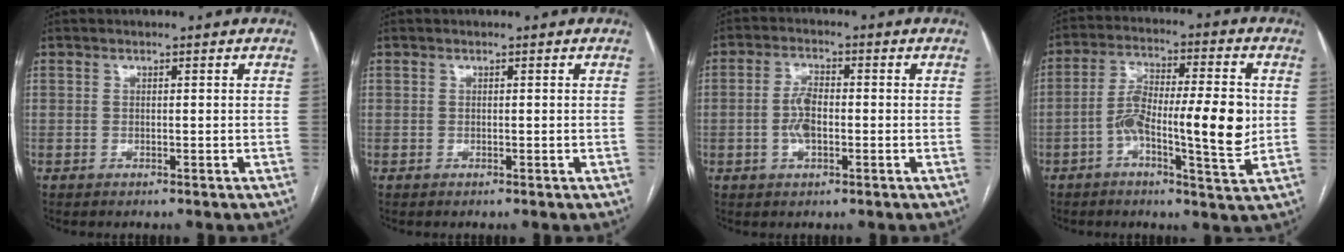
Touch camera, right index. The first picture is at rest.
{"total": 0.0}
{"total": 4.6, "force": [-0.9, 1.9, 4.0], "torque": [-0.086, 0.007, -0.018]}
{"total": 12.9, "force": [-1.8, 2.5, 12.6], "torque": [-0.218, 0.016, -0.031]}